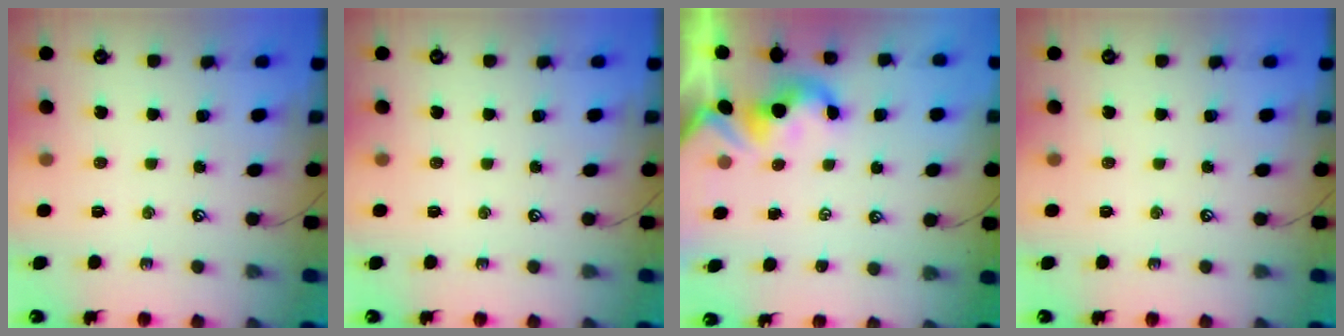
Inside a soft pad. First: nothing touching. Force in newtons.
{"total": 0.0}
{"total": 1.6, "press": 1.5, "slide": 0.6}
{"total": 0.0}